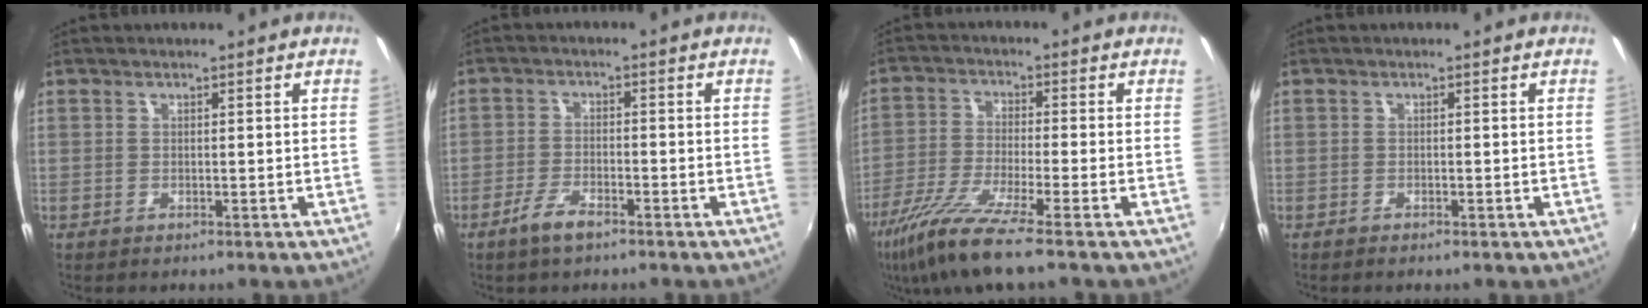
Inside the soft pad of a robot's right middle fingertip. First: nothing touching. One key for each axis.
{"total": 4.5, "fx": -3.2, "fy": 1.2, "fz": 2.9, "tx": -0.072, "ty": -0.003, "tz": -0.061}
{"total": 11.6, "fx": -8.3, "fy": 0.0, "fz": 8.1, "tx": -0.174, "ty": -0.034, "tz": -0.155}
{"total": 0.7, "fx": -0.6, "fy": 0.1, "fz": 0.4, "tx": -0.009, "ty": -0.001, "tz": -0.010}